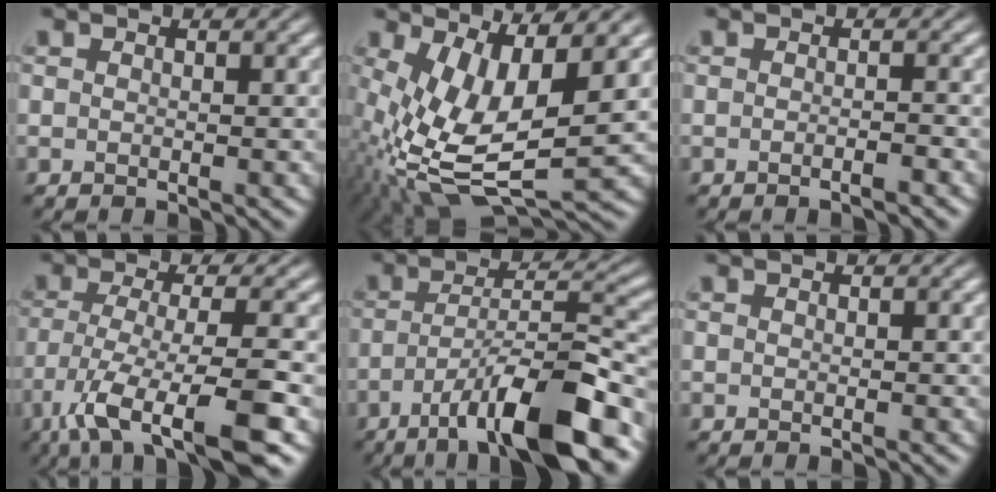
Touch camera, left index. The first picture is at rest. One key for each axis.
{"total": 10.6, "fx": -0.5, "fy": 4.4, "fz": 9.6, "tx": -0.211, "ty": -0.023, "tz": 0.000}
{"total": 1.0, "fx": -0.6, "fy": 0.2, "fz": 0.8, "tx": -0.007, "ty": 0.000, "tz": -0.013}
{"total": 8.6, "fx": -4.9, "fy": 1.9, "fz": 6.8, "tx": -0.120, "ty": -0.007, "tz": -0.089}
{"total": 10.7, "fx": -6.2, "fy": 2.2, "fz": 8.5, "tx": -0.136, "ty": 0.015, "tz": -0.104}
{"total": 0.0}